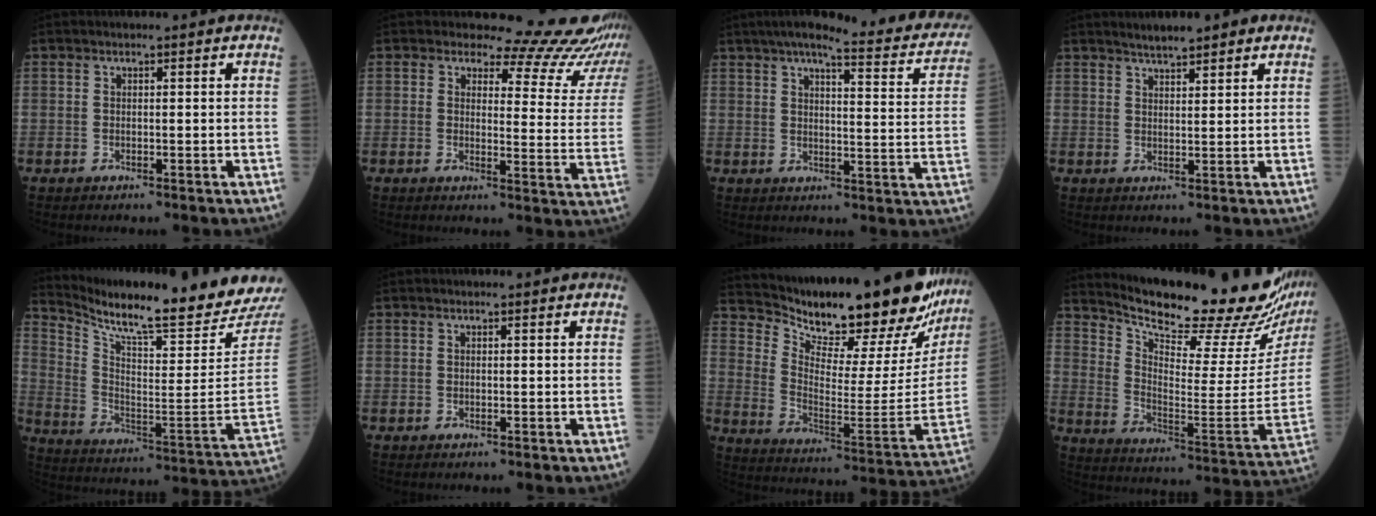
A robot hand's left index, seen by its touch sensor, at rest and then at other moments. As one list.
[{"total": 13.9, "force": [13.7, 1.8, 1.1], "torque": [0.010, -0.118, 0.121]}, {"total": 21.1, "force": [18.3, 2.4, 10.2], "torque": [-0.135, -0.032, 0.212]}, {"total": 4.2, "force": [3.2, 0.9, 2.5], "torque": [-0.044, 0.013, 0.050]}, {"total": 21.7, "force": [20.1, -0.6, 8.1], "torque": [-0.162, -0.108, 0.290]}, {"total": 0.0}, {"total": 26.4, "force": [23.7, 4.4, 10.7], "torque": [-0.187, -0.101, 0.325]}, {"total": 27.1, "force": [24.0, 2.0, 12.4], "torque": [-0.210, -0.109, 0.322]}]